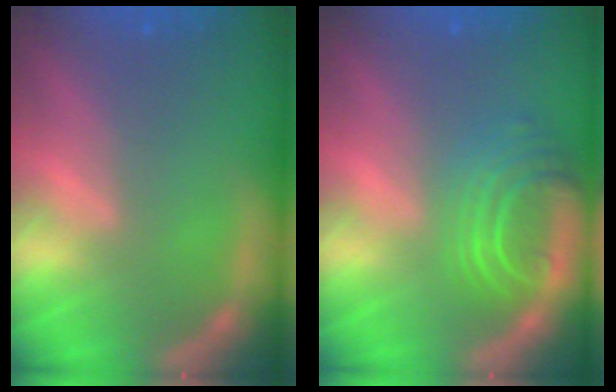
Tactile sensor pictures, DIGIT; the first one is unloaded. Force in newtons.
{"total": 6.1}